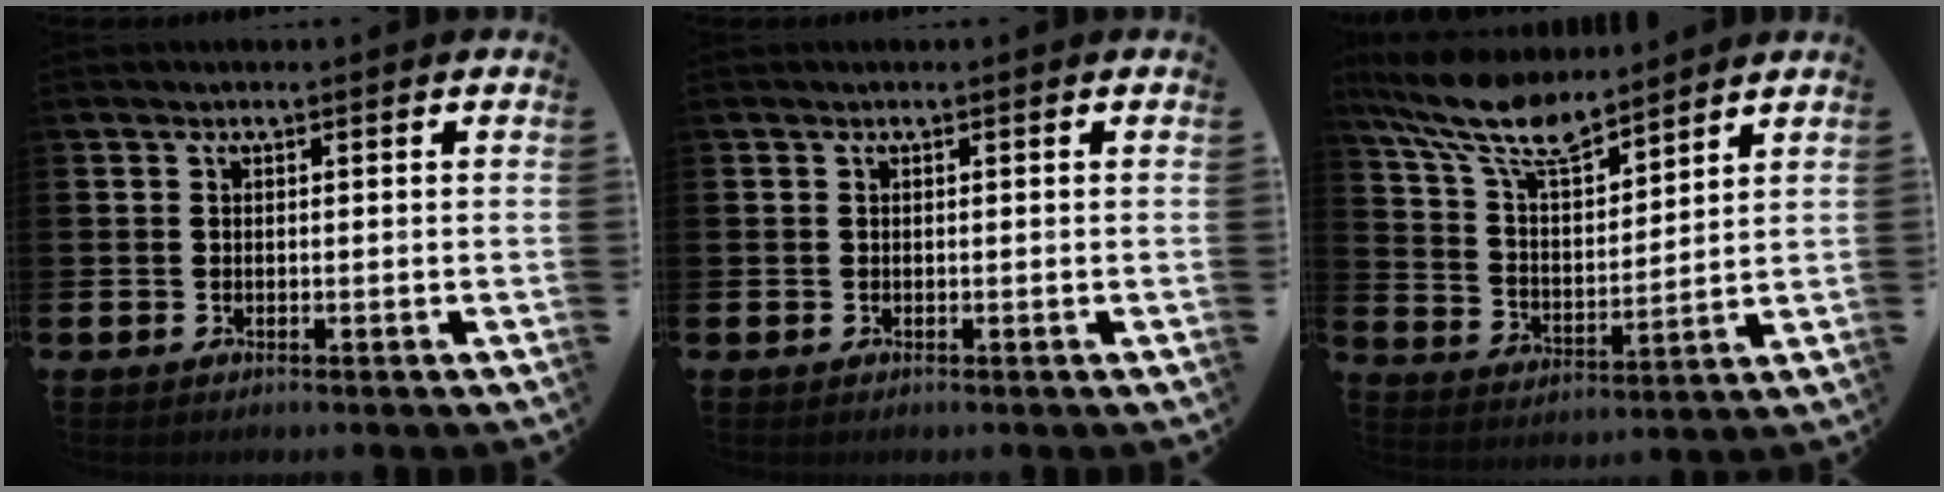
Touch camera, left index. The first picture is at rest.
{"total": 0.0}
{"total": 10.4, "force": [8.9, 2.9, 4.5], "torque": [-0.123, -0.043, 0.159]}